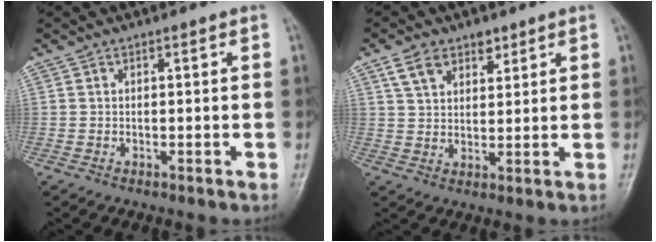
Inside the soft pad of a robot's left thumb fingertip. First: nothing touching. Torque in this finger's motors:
{"motor_torque": [0.76, 0.46, 0.51, -0.60, 0.05]}